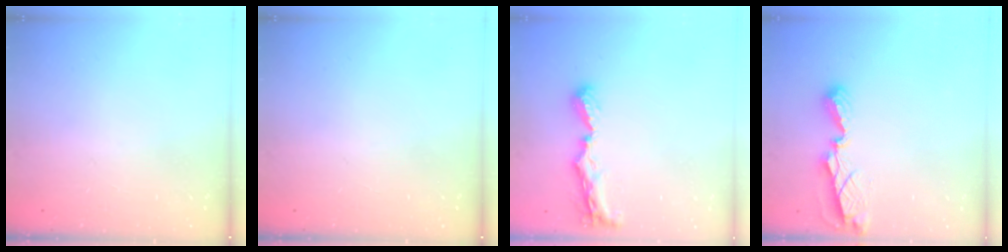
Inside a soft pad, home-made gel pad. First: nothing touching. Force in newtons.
{"total": 0.0}
{"total": 8.7, "press": 8.7, "slide": 0.7}
{"total": 7.7, "press": 7.7, "slide": 0.7}